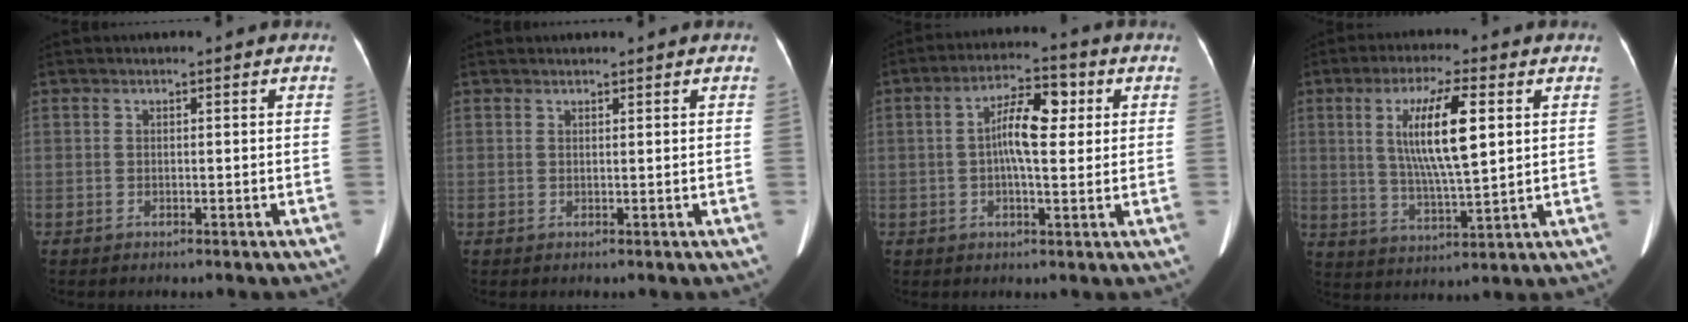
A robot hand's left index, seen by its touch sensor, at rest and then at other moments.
{"total": 2.4, "force": [2.2, 0.2, 0.9], "torque": [-0.009, 0.011, 0.028]}
{"total": 7.7, "force": [0.8, 2.3, 7.3], "torque": [-0.129, 0.017, 0.014]}
{"total": 10.7, "force": [2.5, 1.3, 10.3], "torque": [-0.193, -0.006, 0.050]}